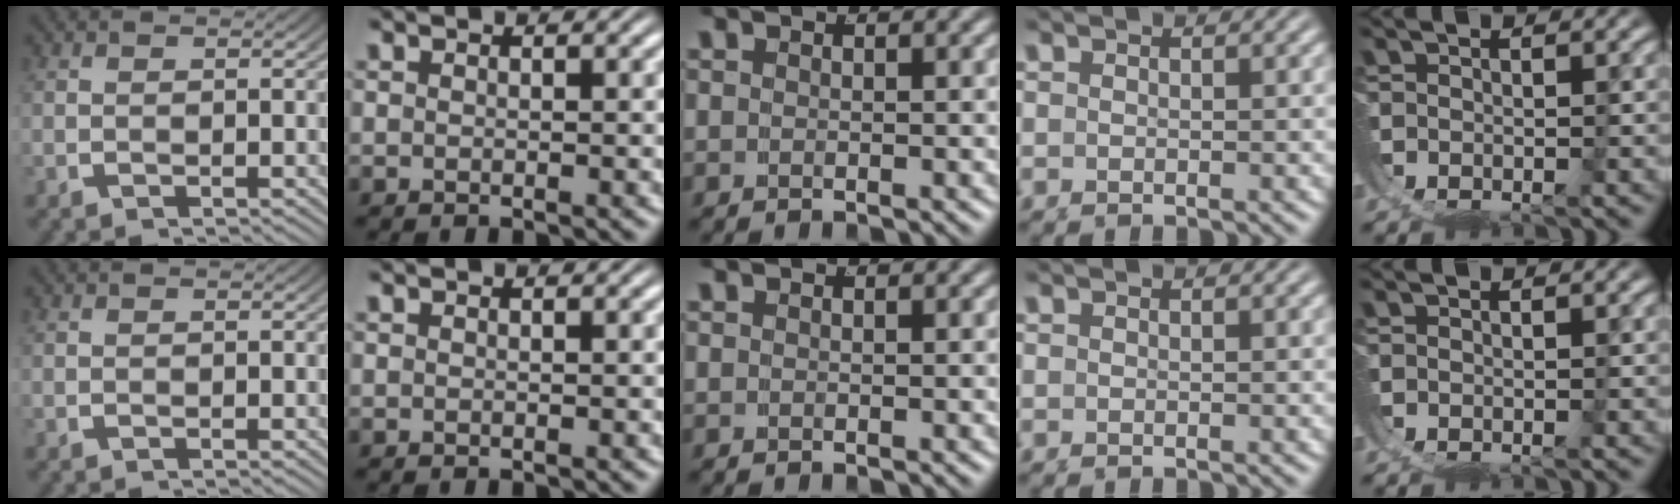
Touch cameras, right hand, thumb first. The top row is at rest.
{}